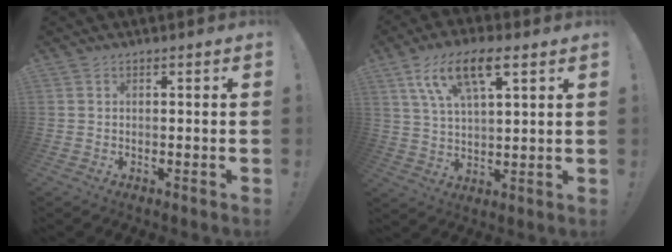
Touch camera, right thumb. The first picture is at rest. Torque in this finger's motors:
{"motor_torque": [-0.04, 0.65, 0.34, 0.09, 0.34]}